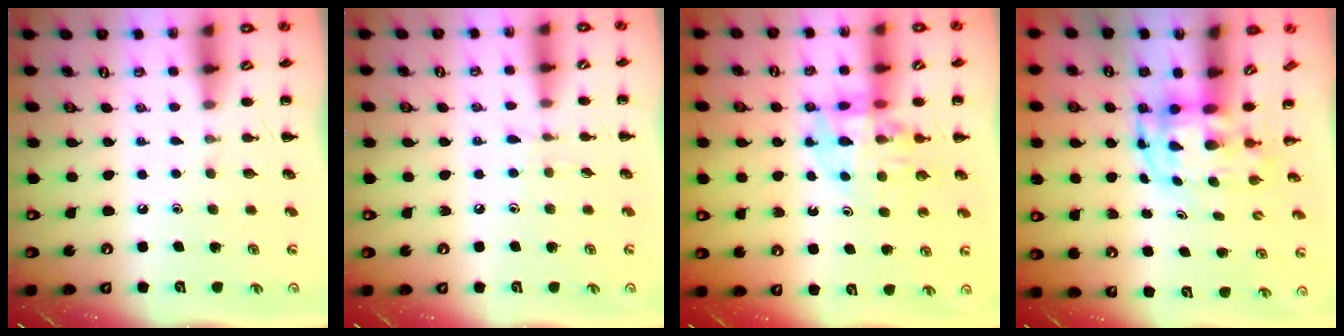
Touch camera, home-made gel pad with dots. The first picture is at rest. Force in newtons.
{"total": 4.4, "press": 4.0, "slide": 1.9}
{"total": 10.5, "press": 10.1, "slide": 3.0}
{"total": 3.8, "press": 3.7, "slide": 0.8}